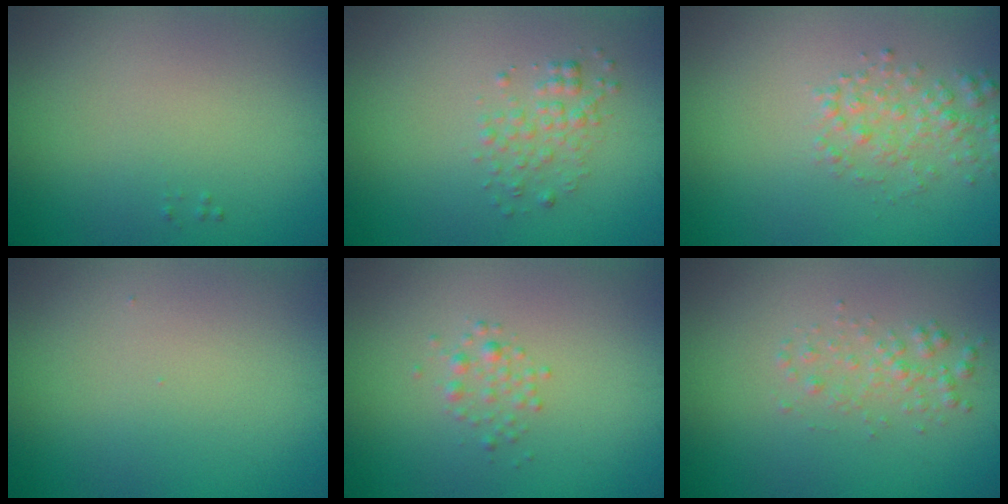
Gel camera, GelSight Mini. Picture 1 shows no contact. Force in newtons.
{"total": 1.8, "press": 1.8, "slide": 0.1}
{"total": 2.3, "press": 2.3, "slide": 0.1}
{"total": 0.0}
{"total": 1.2, "press": 1.2, "slide": 0.1}
{"total": 1.7, "press": 1.7, "slide": 0.0}